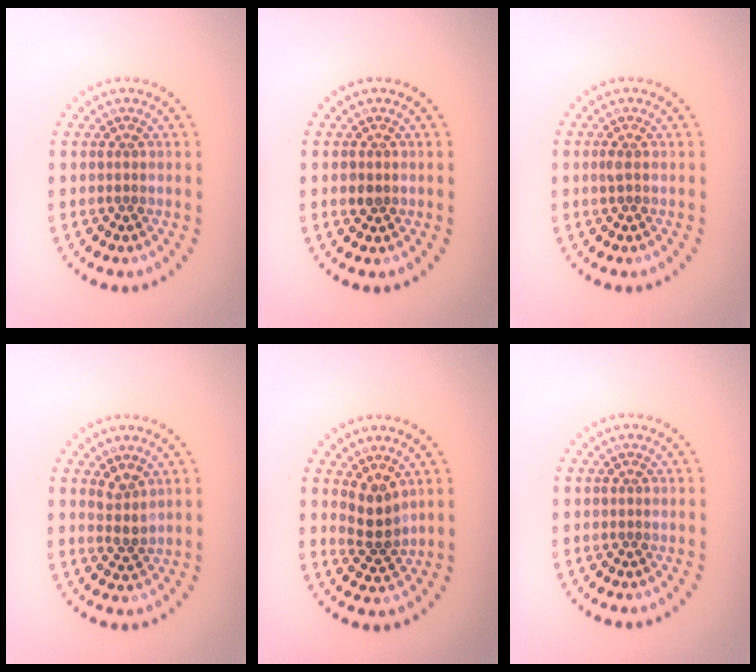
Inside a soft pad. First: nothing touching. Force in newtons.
{"total": 1.2, "press": 1.1, "slide": 0.4}
{"total": 0.5, "press": 0.5, "slide": 0.3}
{"total": 1.9, "press": 1.4, "slide": 1.2}
{"total": 2.6, "press": 2.2, "slide": 1.4}
{"total": 0.0}